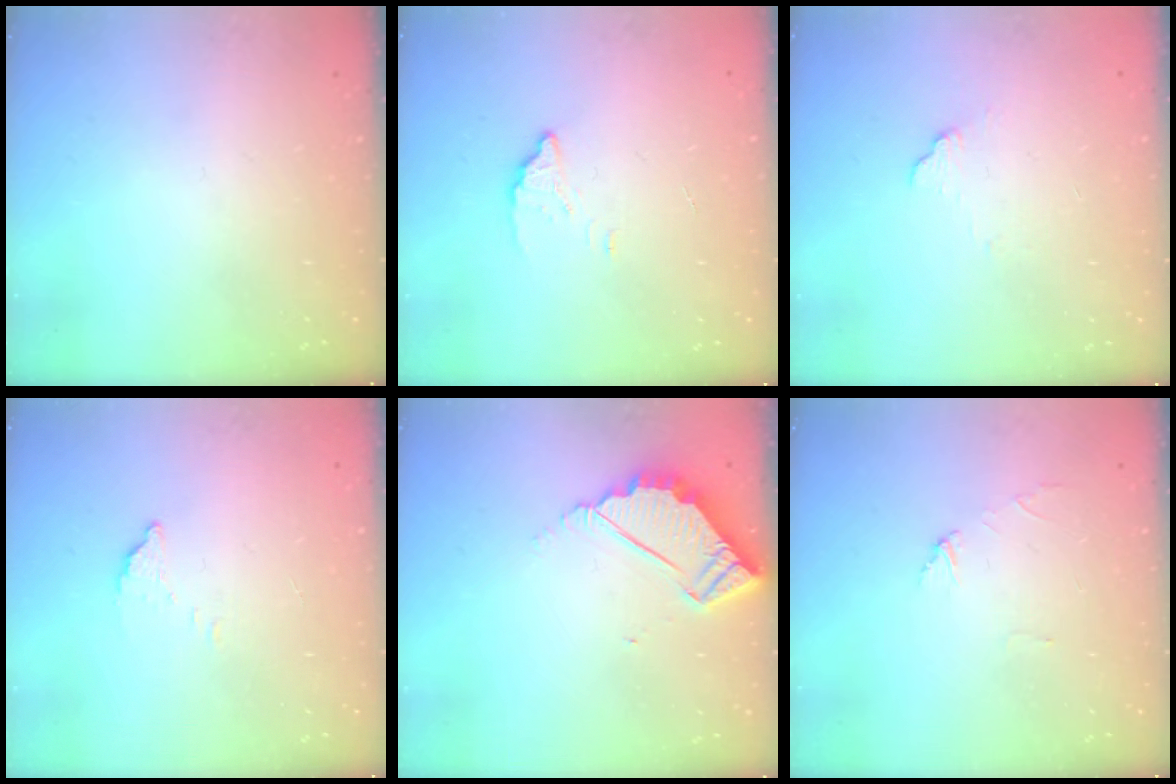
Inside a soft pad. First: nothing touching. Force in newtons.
{"total": 1.8, "press": 1.7, "slide": 0.1}
{"total": 6.4, "press": 6.4, "slide": 0.4}
{"total": 3.3, "press": 3.3, "slide": 0.2}
{"total": 4.6, "press": 4.6, "slide": 0.1}
{"total": 2.7, "press": 2.7, "slide": 0.2}